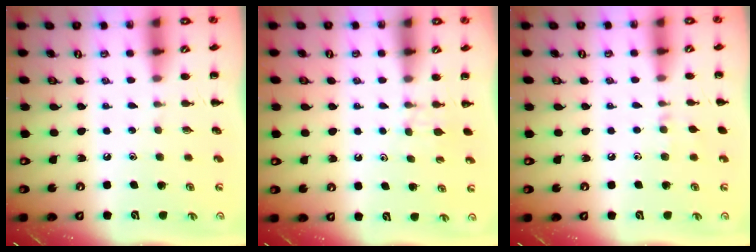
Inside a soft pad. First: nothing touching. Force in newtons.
{"total": 4.2, "press": 3.9, "slide": 1.4}
{"total": 4.9, "press": 4.6, "slide": 1.7}